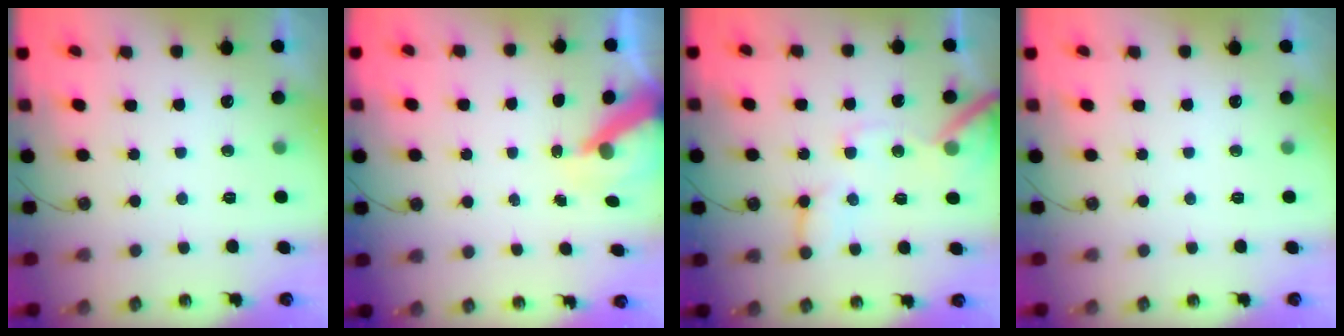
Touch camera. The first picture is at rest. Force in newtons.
{"total": 7.7, "press": 7.7, "slide": 0.9}
{"total": 11.5, "press": 11.3, "slide": 1.5}
{"total": 0.0}